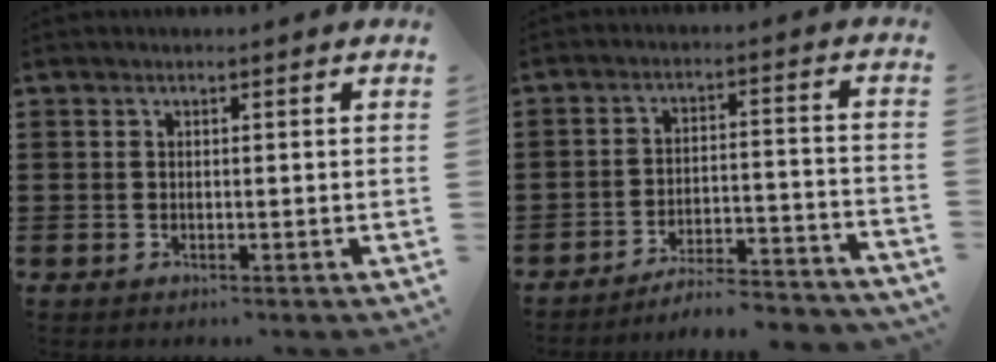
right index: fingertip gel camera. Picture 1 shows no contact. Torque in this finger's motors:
{"motor_torque": [1.98, 0.16, 0.11, -0.01]}